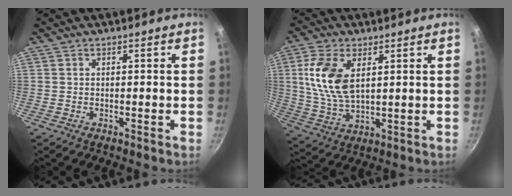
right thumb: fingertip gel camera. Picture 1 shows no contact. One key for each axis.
{"total": 11.9, "fx": 3.2, "fy": 6.5, "fz": 9.4, "tx": -0.186, "ty": -0.013, "tz": 0.069}